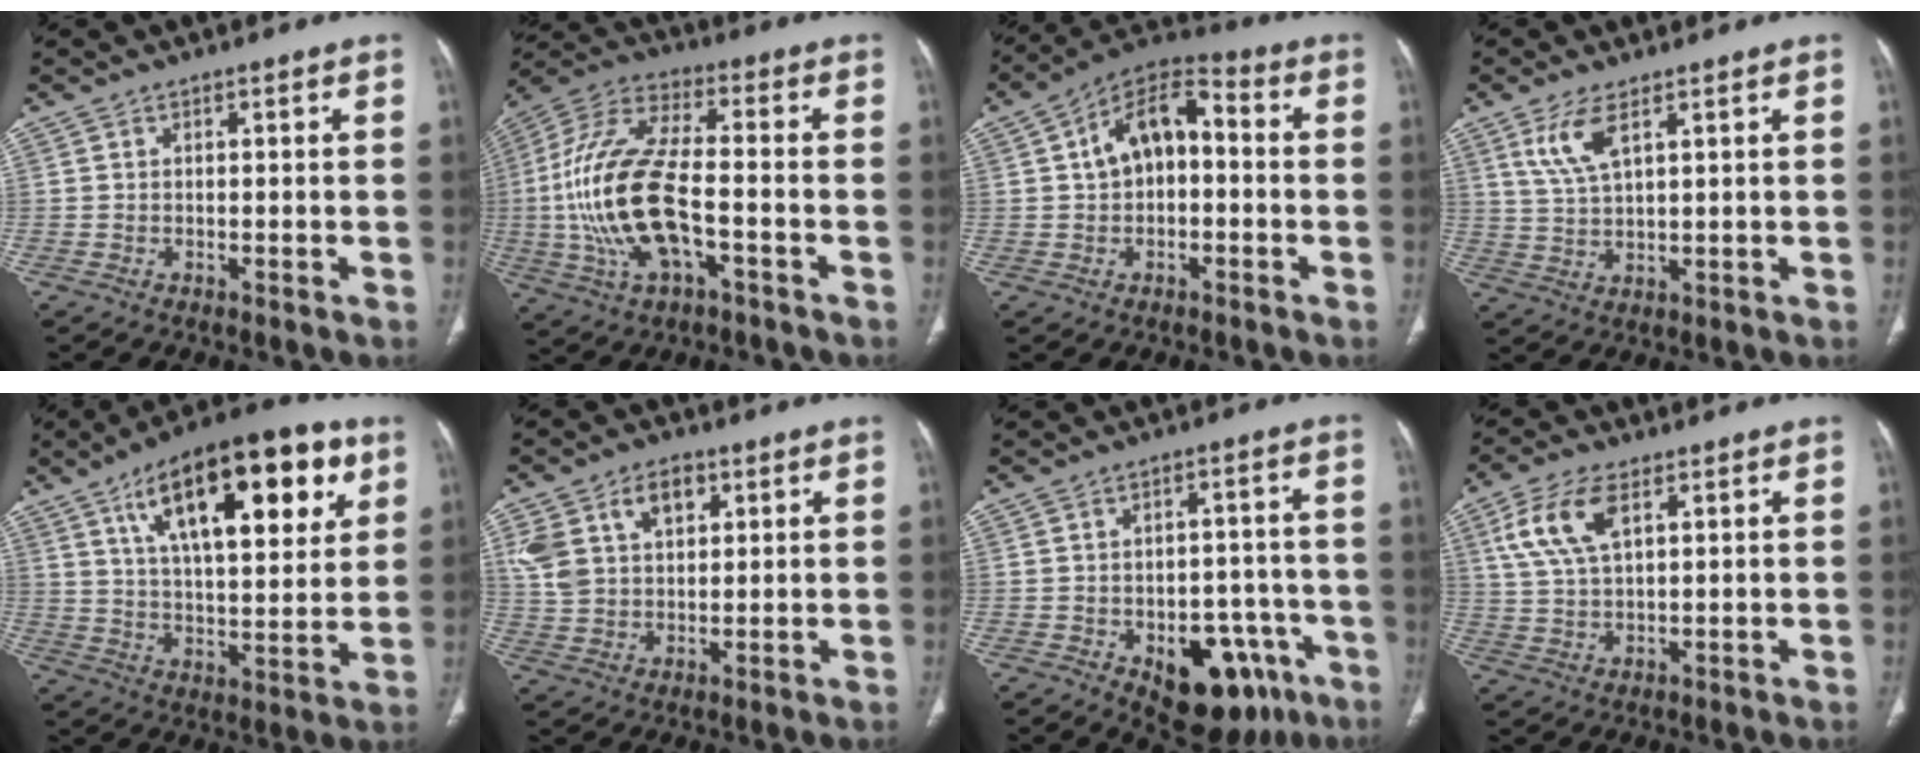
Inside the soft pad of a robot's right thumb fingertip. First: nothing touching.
{"total": 20.0, "force": [-3.5, 8.8, 17.6], "torque": [-0.381, 0.027, -0.061]}
{"total": 11.7, "force": [0.9, 7.1, 9.3], "torque": [-0.136, 0.042, -0.002]}
{"total": 6.2, "force": [3.3, 2.0, 4.9], "torque": [-0.107, -0.011, 0.077]}
{"total": 25.1, "force": [11.1, 10.0, 20.1], "torque": [-0.279, -0.016, 0.177]}
{"total": 11.4, "force": [4.7, 7.5, 7.2], "torque": [-0.120, -0.002, 0.096]}
{"total": 15.6, "force": [-7.1, 9.1, 10.6], "torque": [-0.098, 0.038, -0.082]}
{"total": 9.4, "force": [4.0, 4.5, 7.3], "torque": [-0.155, -0.002, 0.081]}